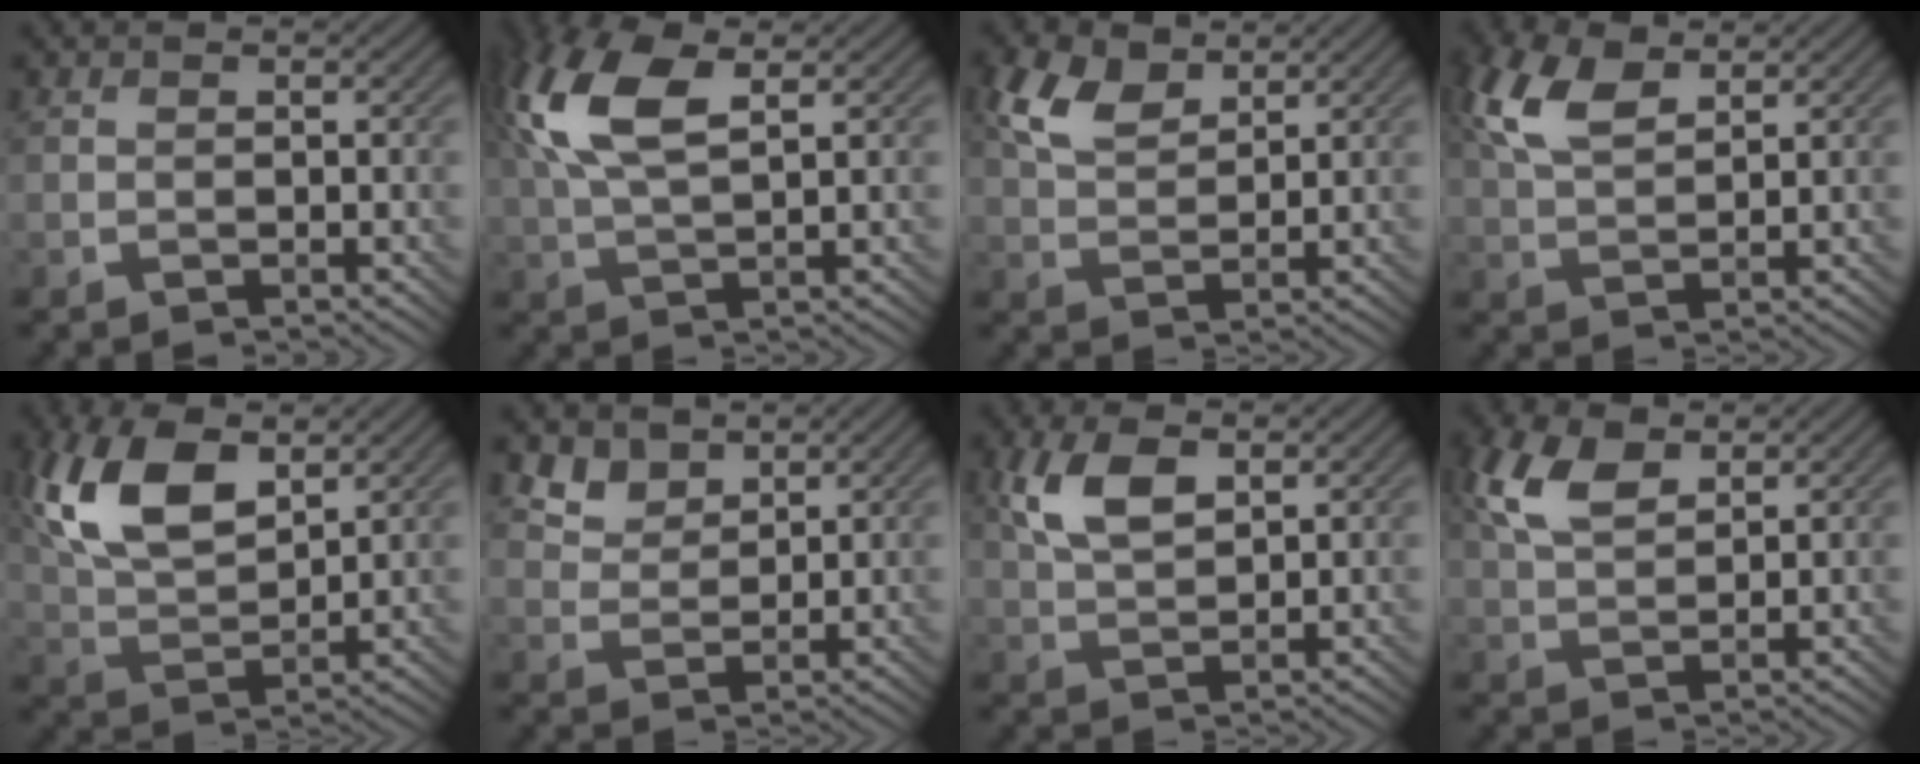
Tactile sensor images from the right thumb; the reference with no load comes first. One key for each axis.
{"total": 9.9, "fx": 3.7, "fy": 3.8, "fz": 8.3, "tx": -0.206, "ty": 0.021, "tz": 0.069}
{"total": 5.6, "fx": 3.4, "fy": 2.7, "fz": 3.6, "tx": -0.085, "ty": 0.006, "tz": 0.070}
{"total": 6.5, "fx": 3.5, "fy": 2.8, "fz": 4.8, "tx": -0.117, "ty": 0.013, "tz": 0.069}
{"total": 11.1, "fx": 5.0, "fy": 5.3, "fz": 8.4, "tx": -0.203, "ty": 0.016, "tz": 0.099}
{"total": 3.9, "fx": 3.0, "fy": 2.1, "fz": 1.4, "tx": -0.040, "ty": -0.008, "tz": 0.067}
{"total": 5.6, "fx": 2.4, "fy": 2.6, "fz": 4.4, "tx": -0.103, "ty": 0.003, "tz": 0.047}
{"total": 5.7, "fx": 3.0, "fy": 2.6, "fz": 4.1, "tx": -0.101, "ty": 0.010, "tz": 0.061}